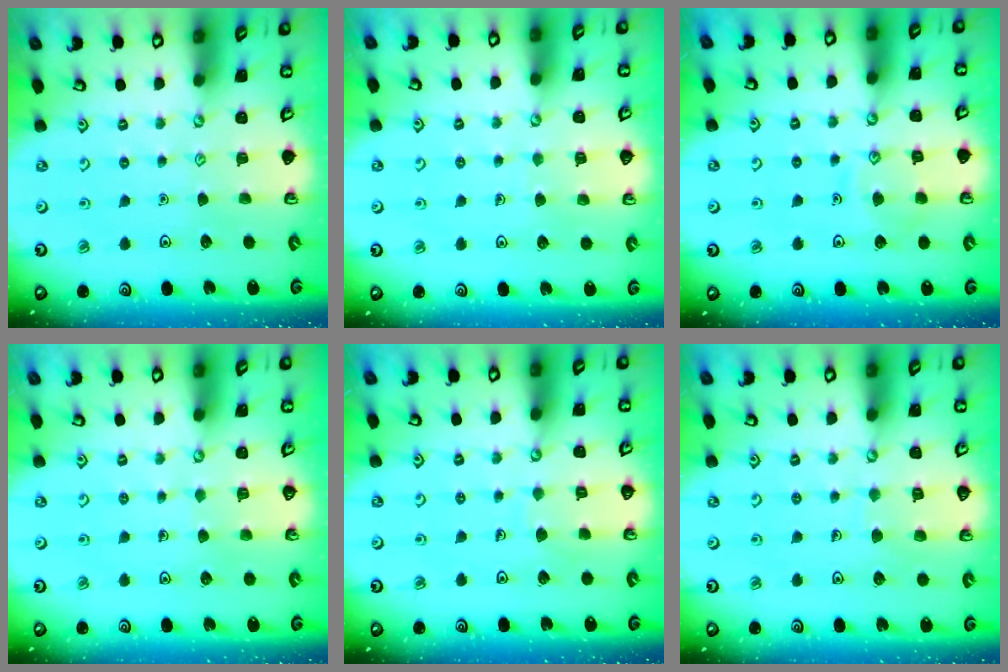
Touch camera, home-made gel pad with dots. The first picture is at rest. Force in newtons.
{"total": 3.8, "press": 3.7, "slide": 0.2}
{"total": 8.8, "press": 8.7, "slide": 0.8}
{"total": 3.7, "press": 3.7, "slide": 0.2}
{"total": 4.8, "press": 4.8, "slide": 0.4}
{"total": 4.9, "press": 4.9, "slide": 0.4}